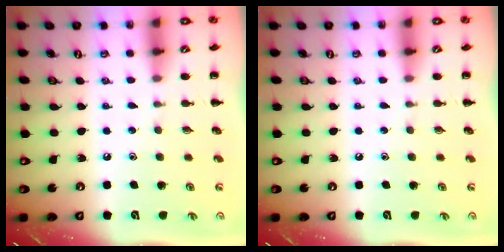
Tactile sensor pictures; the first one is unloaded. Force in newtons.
{"total": 0.0}